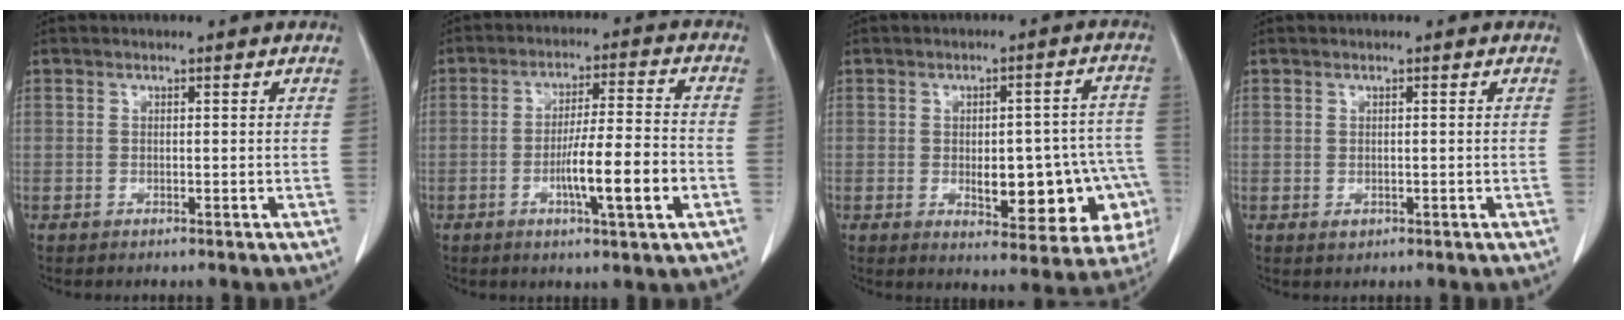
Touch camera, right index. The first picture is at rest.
{"total": 11.0, "force": [-3.5, 0.9, 10.4], "torque": [-0.172, 0.002, -0.055]}
{"total": 16.8, "force": [-4.3, 7.0, 14.6], "torque": [-0.121, 0.036, -0.034]}
{"total": 1.8, "force": [-0.4, 1.4, 1.1], "torque": [-0.023, -0.002, 0.002]}